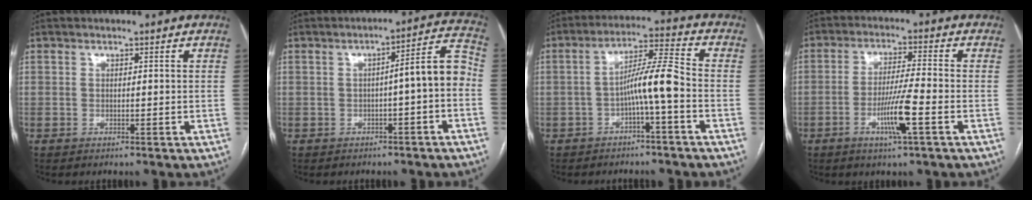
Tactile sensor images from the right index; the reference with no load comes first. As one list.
[{"total": 6.9, "force": [-1.2, 0.7, 6.8], "torque": [-0.084, 0.030, -0.017]}, {"total": 7.2, "force": [-2.1, -0.2, 6.9], "torque": [-0.121, 0.021, -0.036]}, {"total": 7.5, "force": [-2.8, -0.3, 6.9], "torque": [-0.132, -0.009, -0.053]}]